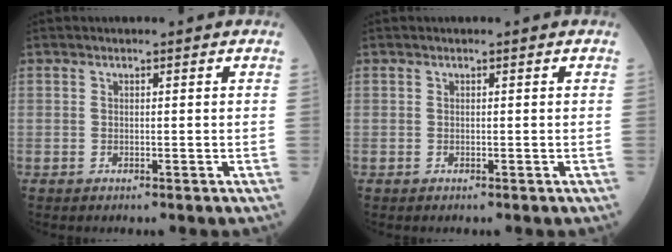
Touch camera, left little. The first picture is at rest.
{"total": 0.0}